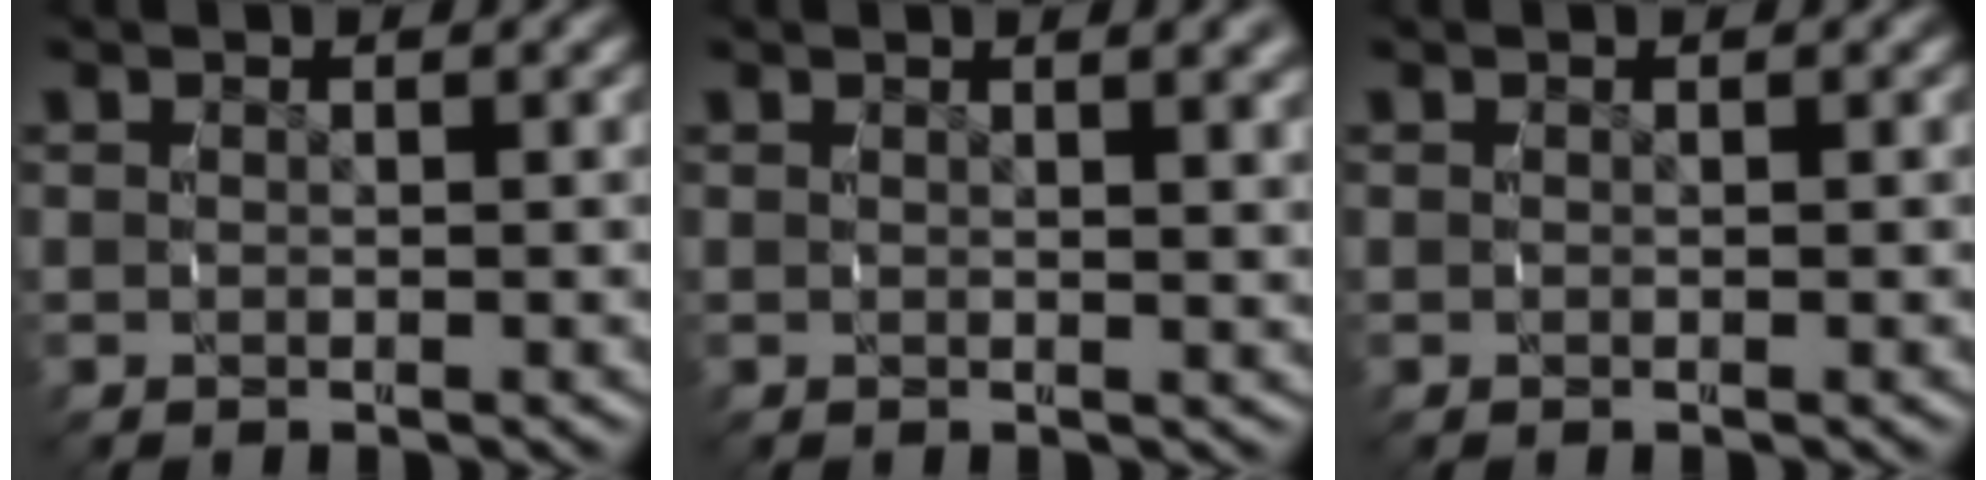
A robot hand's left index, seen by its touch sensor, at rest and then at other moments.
{"total": 2.3, "force": [1.5, 0.0, 1.8], "torque": [-0.021, 0.004, 0.020]}
{"total": 0.0}